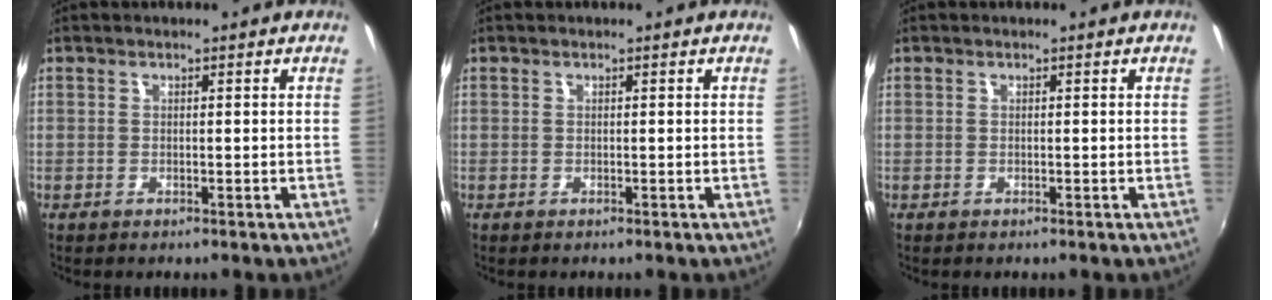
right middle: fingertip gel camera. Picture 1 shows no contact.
{"total": 0.0}
{"total": 0.0}